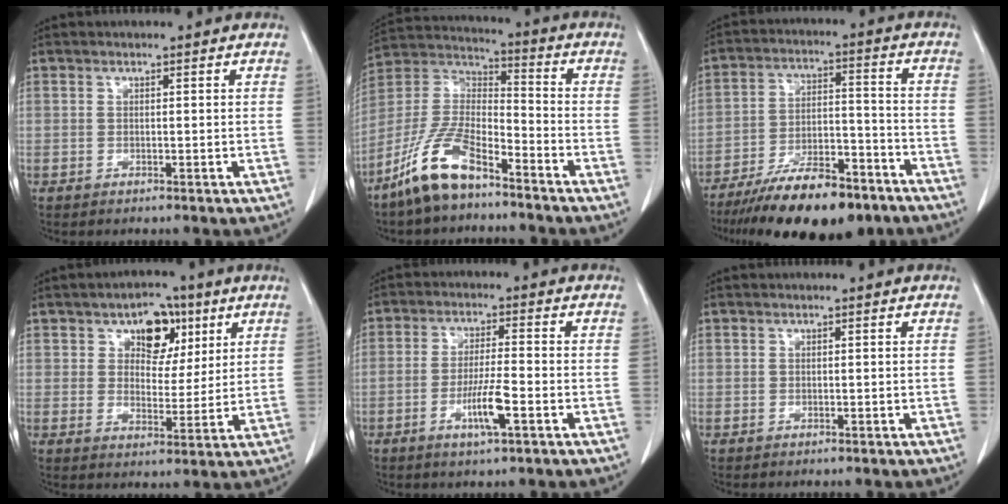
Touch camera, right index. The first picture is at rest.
{"total": 12.5, "force": [-8.9, 3.8, 8.0], "torque": [-0.180, 0.005, -0.176]}
{"total": 16.8, "force": [-12.8, 4.6, 9.9], "torque": [-0.158, 0.002, -0.212]}
{"total": 7.7, "force": [3.7, 4.8, 4.7], "torque": [-0.059, 0.015, 0.058]}
{"total": 6.2, "force": [-2.6, 0.4, 5.6], "torque": [-0.107, -0.006, -0.046]}
{"total": 0.0}